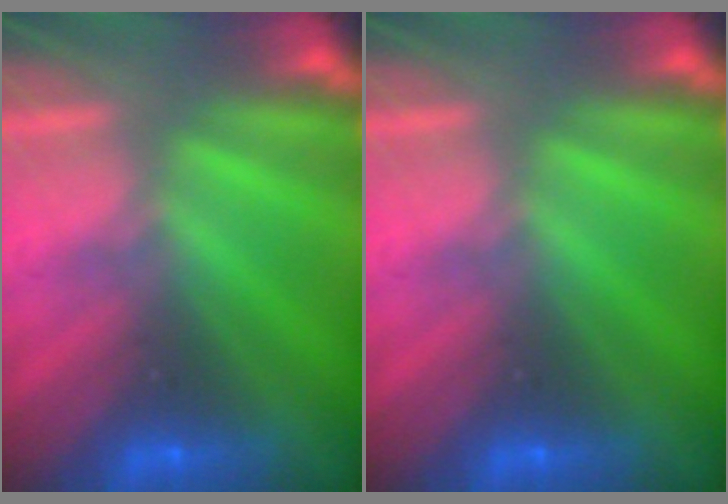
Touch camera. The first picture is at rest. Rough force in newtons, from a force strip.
{"total": 0.0}